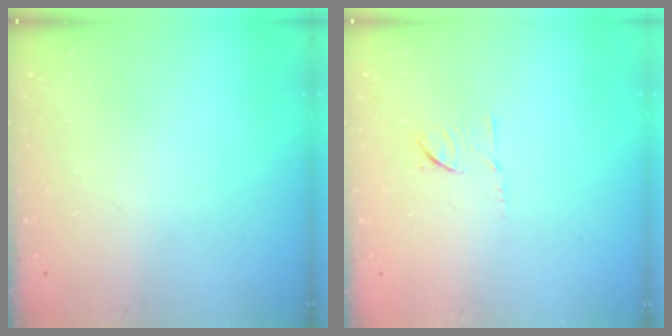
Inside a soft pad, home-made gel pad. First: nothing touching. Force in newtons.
{"total": 6.6, "press": 6.5, "slide": 1.1}